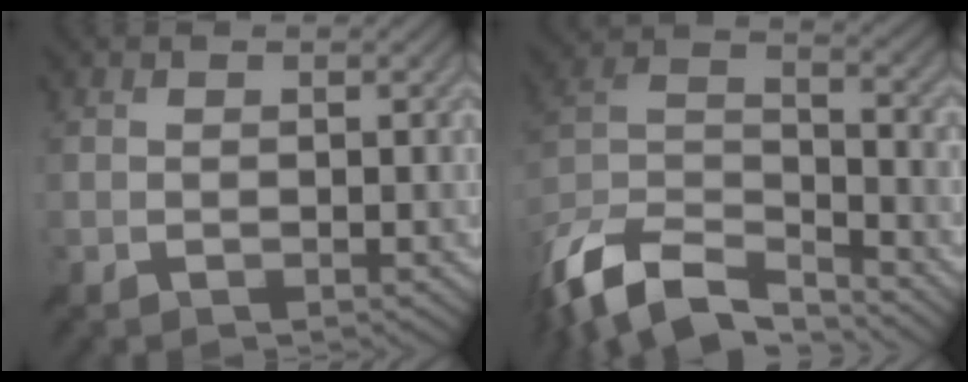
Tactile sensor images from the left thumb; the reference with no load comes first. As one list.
[{"total": 14.0, "force": [-10.9, 4.9, 7.3], "torque": [-0.175, -0.009, -0.202]}]